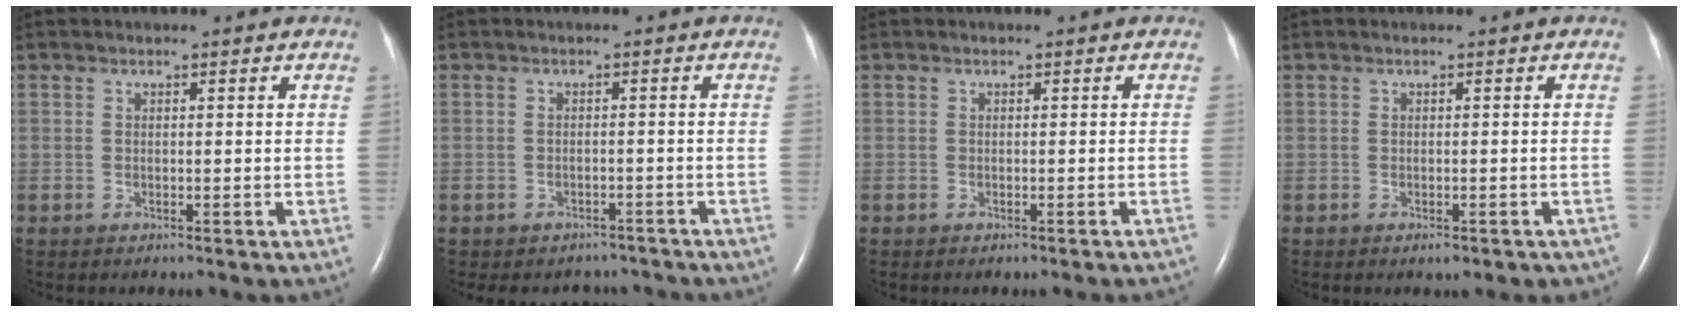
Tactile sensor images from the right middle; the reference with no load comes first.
{"total": 4.9, "force": [-4.4, 2.3, 0.2], "torque": [-0.002, 0.011, -0.048]}
{"total": 3.3, "force": [-3.0, 0.2, 1.2], "torque": [-0.013, -0.002, -0.035]}
{"total": 3.8, "force": [-2.9, 1.6, 2.0], "torque": [-0.014, -0.003, -0.029]}